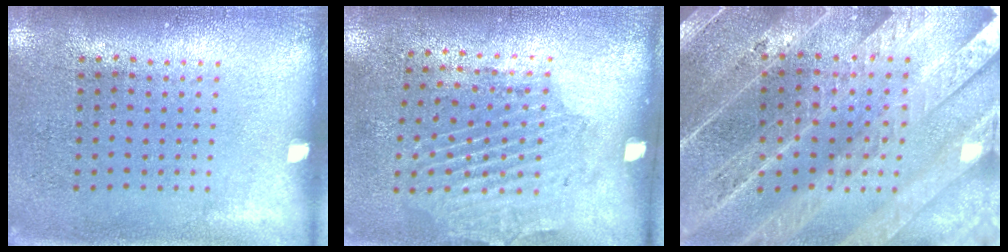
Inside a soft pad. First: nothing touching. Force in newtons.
{"total": 1.8, "press": 1.1, "slide": 1.4}
{"total": 4.9, "press": 4.3, "slide": 2.3}